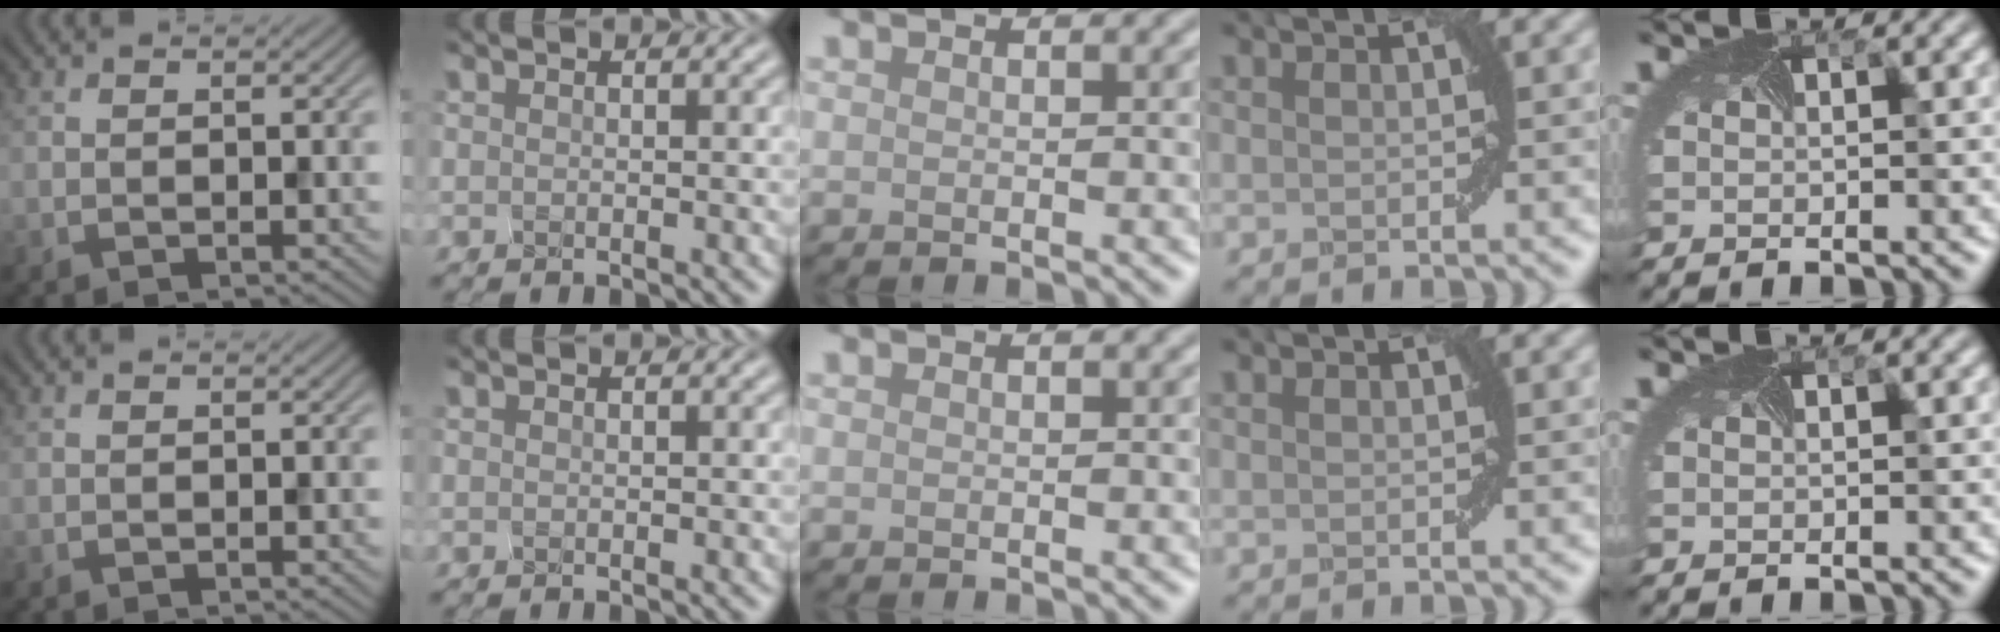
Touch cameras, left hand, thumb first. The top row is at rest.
{}